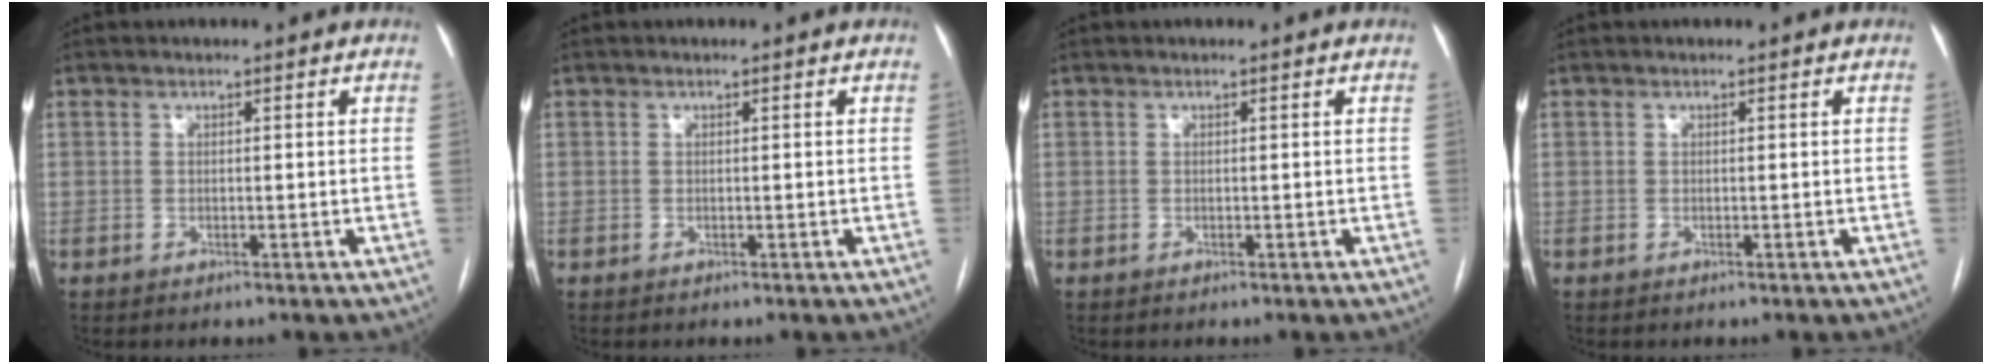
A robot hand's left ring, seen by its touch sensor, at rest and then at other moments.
{"total": 0.0}
{"total": 0.0}
{"total": 0.0}